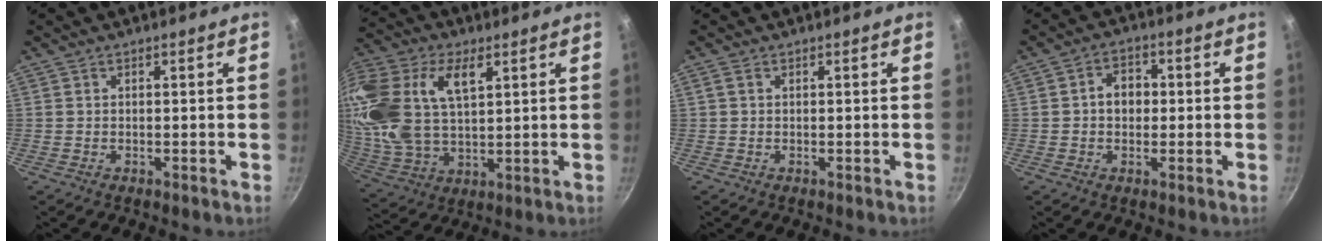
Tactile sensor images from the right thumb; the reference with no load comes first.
{"total": 24.8, "force": [9.0, 15.0, 17.6], "torque": [-0.396, 0.012, 0.174]}
{"total": 1.0, "force": [0.3, 0.7, 0.6], "torque": [-0.012, 0.004, 0.005]}
{"total": 5.3, "force": [0.2, 4.1, 3.3], "torque": [-0.023, 0.013, -0.003]}